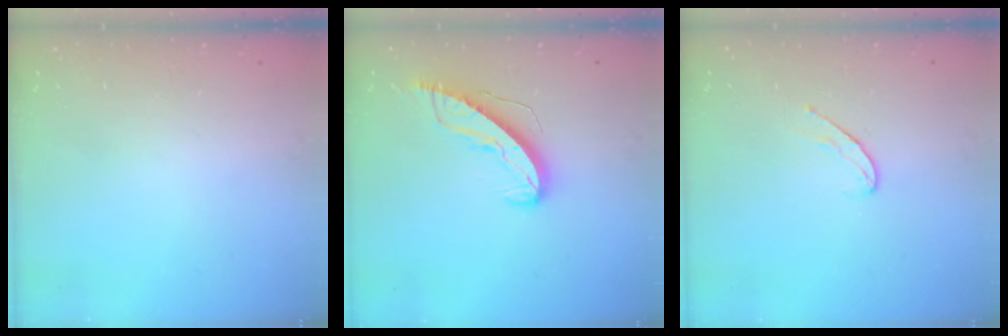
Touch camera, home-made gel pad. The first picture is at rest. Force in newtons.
{"total": 9.4, "press": 9.4, "slide": 0.3}
{"total": 5.4, "press": 5.4, "slide": 0.5}